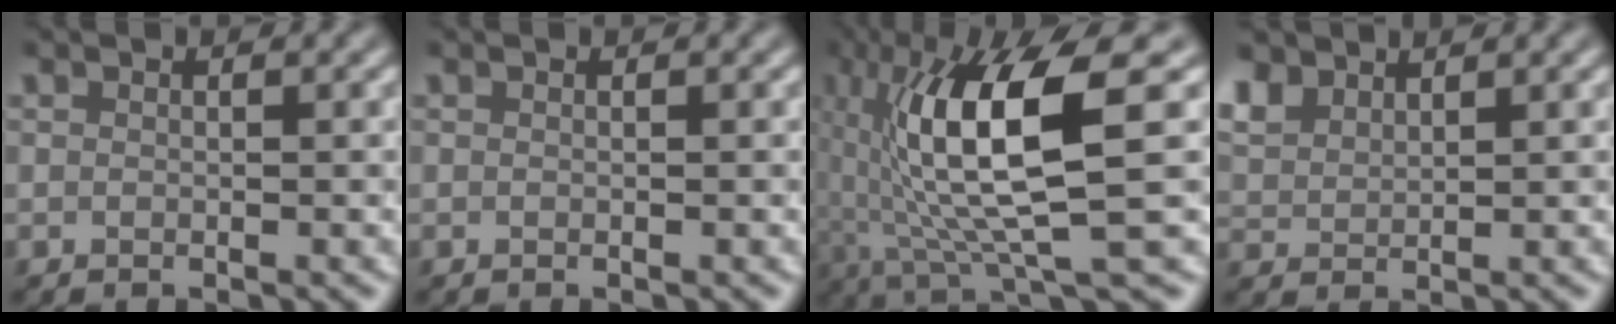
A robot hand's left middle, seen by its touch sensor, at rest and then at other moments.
{"total": 0.0}
{"total": 10.7, "force": [1.3, 2.4, 10.3], "torque": [-0.170, 0.000, 0.030]}
{"total": 3.1, "force": [2.4, 1.5, 1.2], "torque": [-0.038, 0.010, 0.053]}